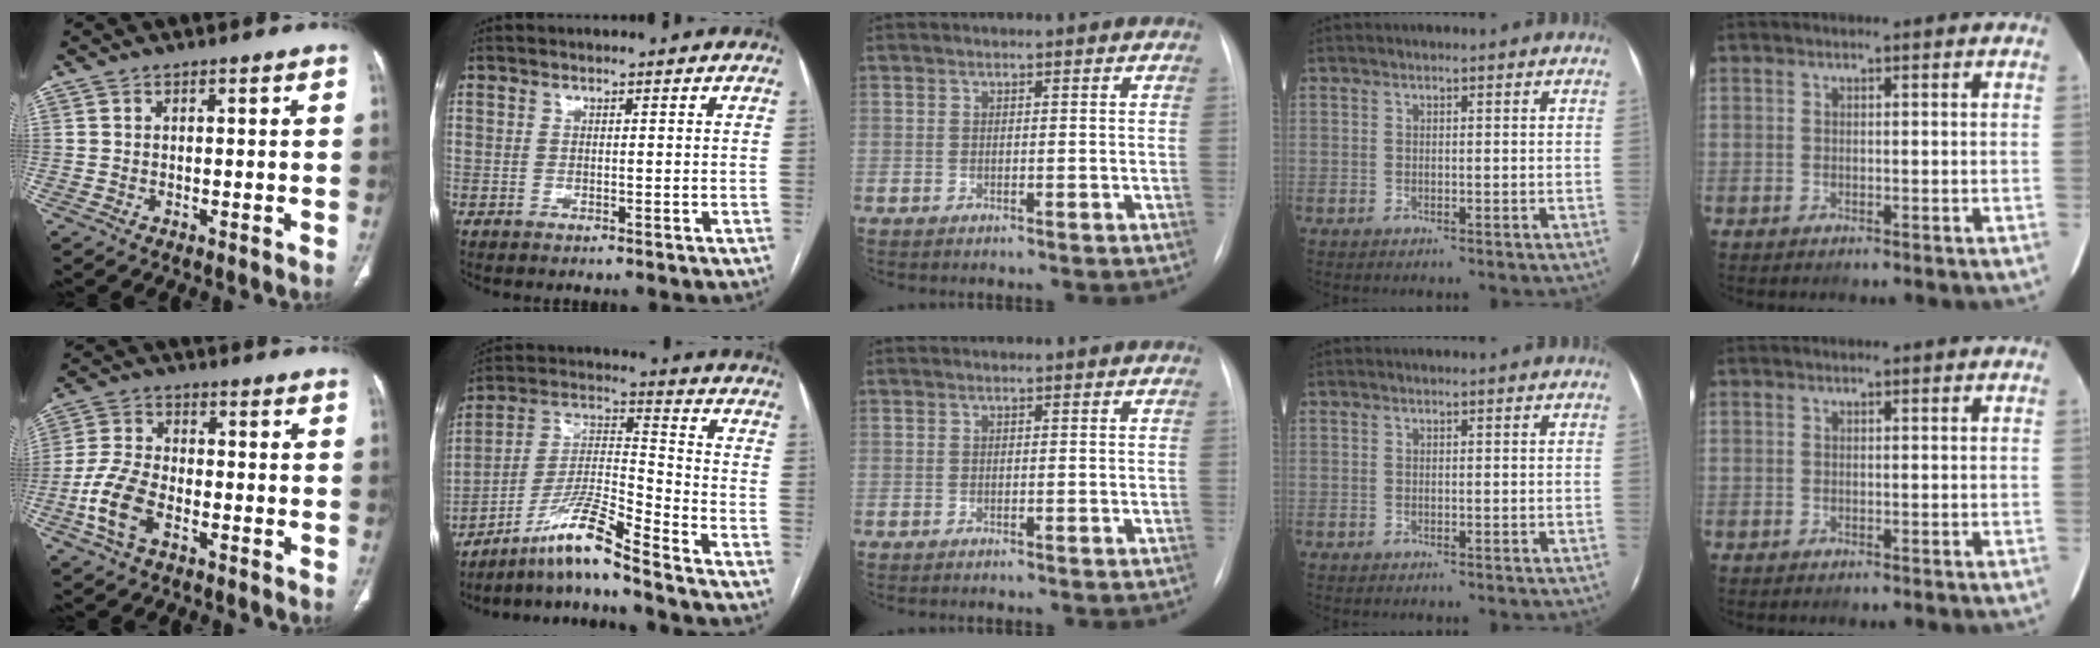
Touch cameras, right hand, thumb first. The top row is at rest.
{"thumb": {"total": 9.5, "force": [-4.0, 5.2, 6.8], "torque": [-0.150, 0.020, -0.080]}, "index": {"total": 10.5, "force": [-8.3, -1.0, 6.3], "torque": [-0.130, -0.004, -0.154]}}